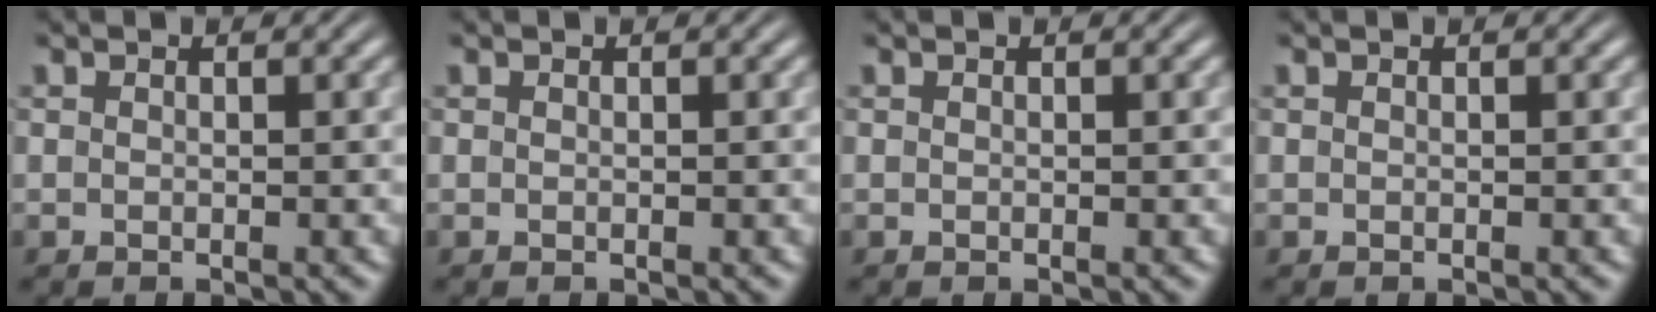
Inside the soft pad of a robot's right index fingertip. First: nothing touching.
{"total": 0.0}
{"total": 0.0}
{"total": 0.0}